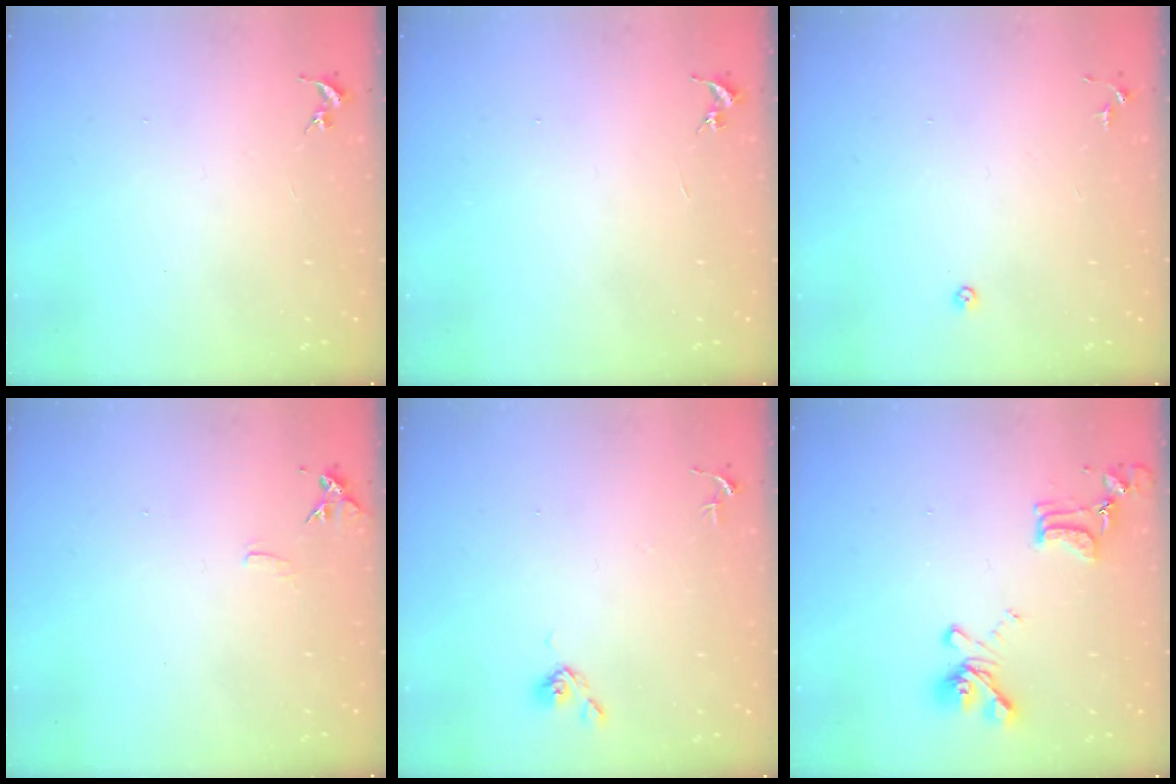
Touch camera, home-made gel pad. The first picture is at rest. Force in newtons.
{"total": 0.0}
{"total": 4.0, "press": 4.0, "slide": 0.8}
{"total": 7.0, "press": 7.0, "slide": 0.8}
{"total": 6.2, "press": 6.2, "slide": 0.6}
{"total": 14.1, "press": 14.1, "slide": 1.1}